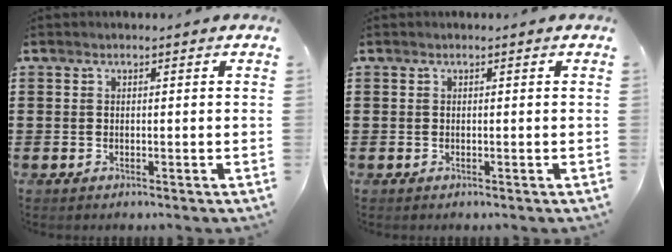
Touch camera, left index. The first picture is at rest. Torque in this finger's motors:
{"motor_torque": [0.00, 0.00, 0.00, 0.00]}